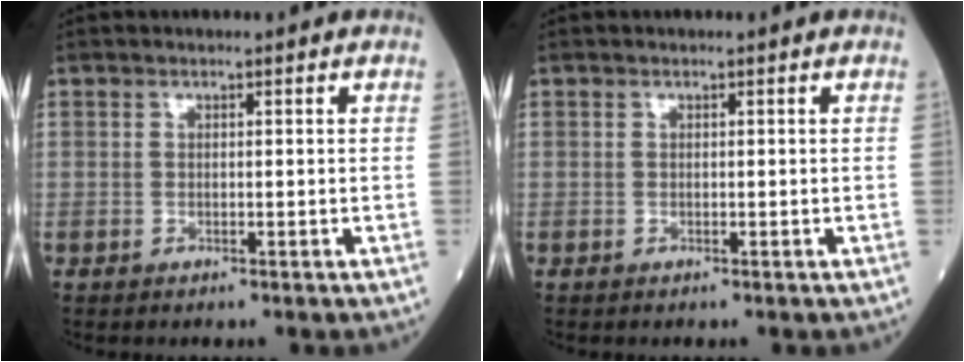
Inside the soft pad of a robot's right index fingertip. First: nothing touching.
{"total": 0.0}